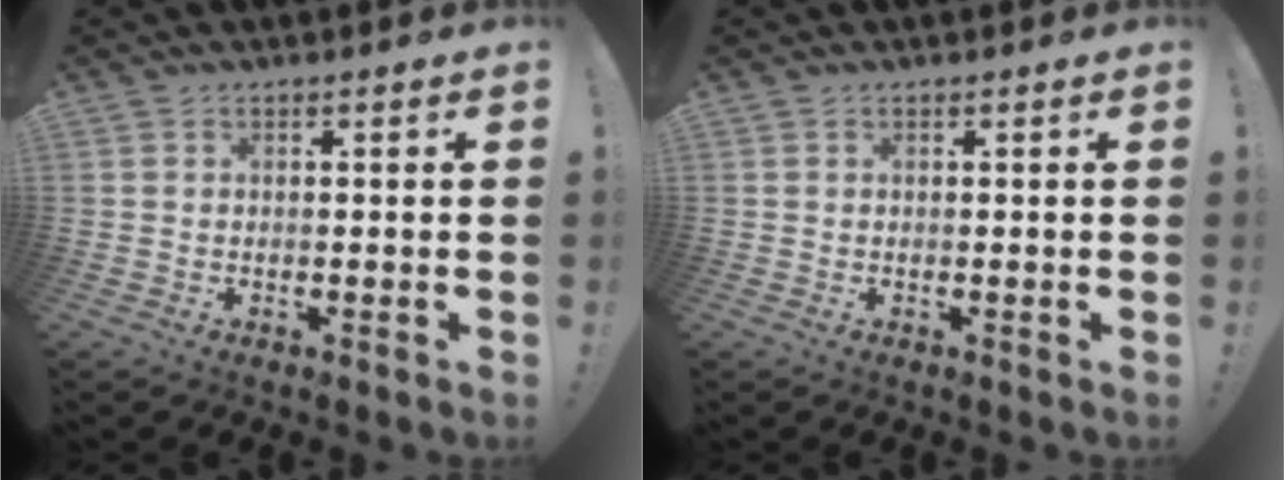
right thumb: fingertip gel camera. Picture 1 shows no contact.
{"total": 0.0}